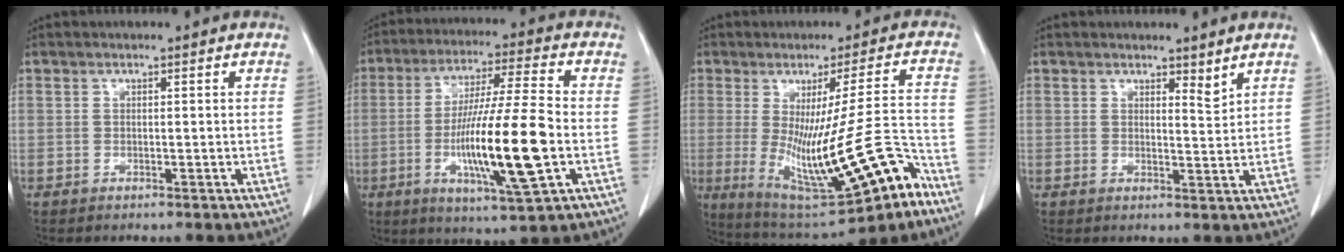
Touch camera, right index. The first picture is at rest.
{"total": 16.5, "force": [-3.5, 0.4, 16.2], "torque": [-0.302, -0.017, -0.061]}
{"total": 19.8, "force": [-7.8, 2.7, 18.0], "torque": [-0.281, -0.023, -0.101]}
{"total": 2.2, "force": [1.9, 0.4, 1.0], "torque": [-0.019, -0.013, 0.031]}